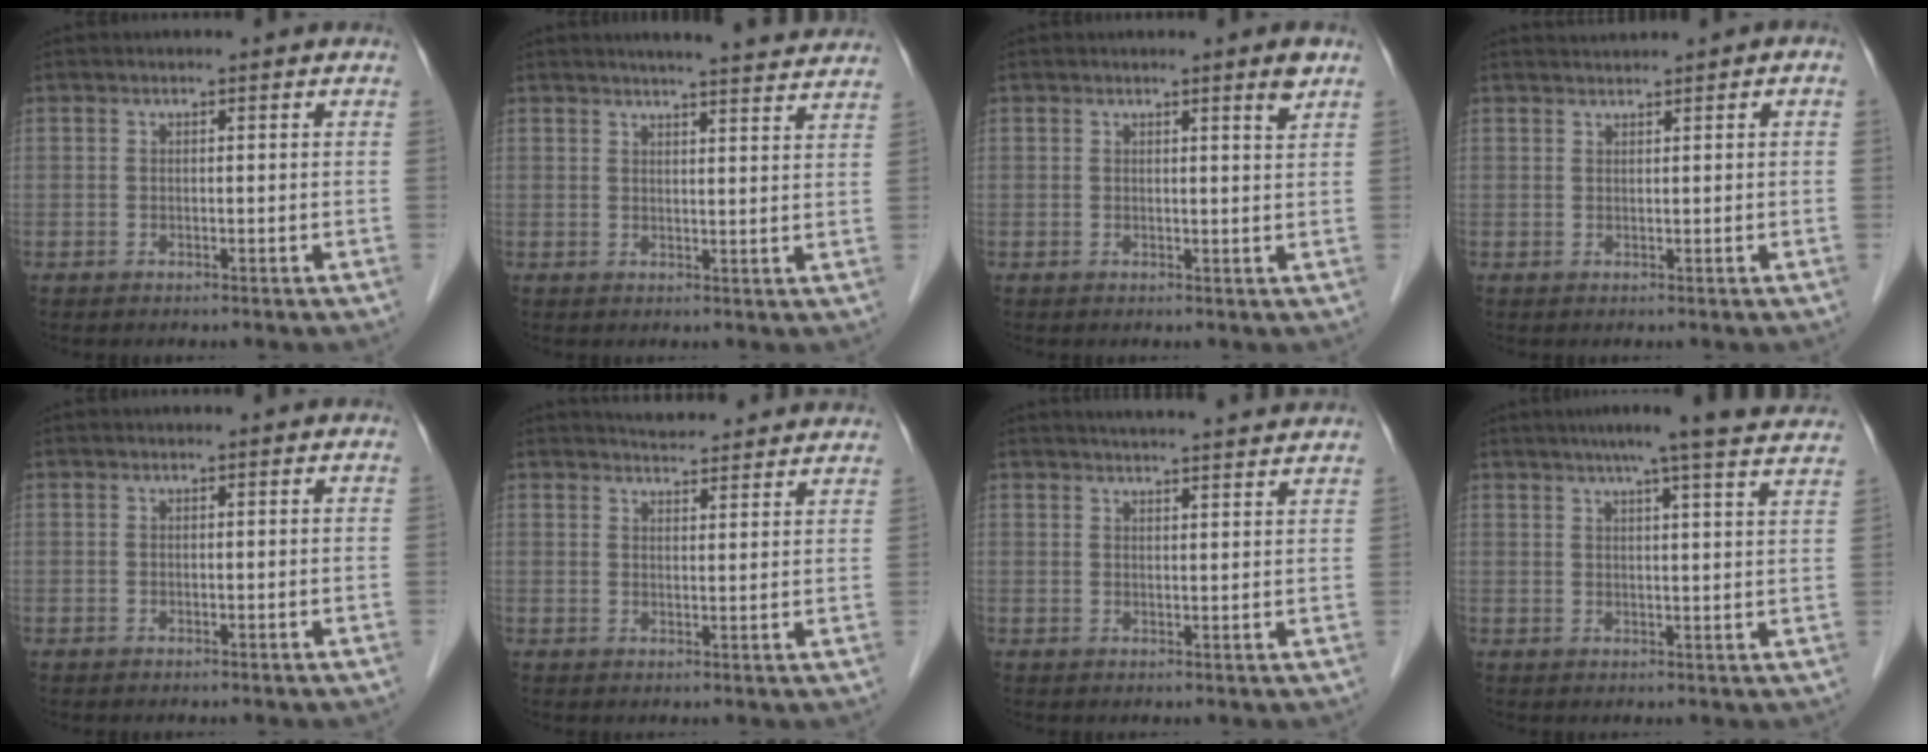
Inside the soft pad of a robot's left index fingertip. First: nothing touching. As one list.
[{"total": 11.9, "force": [11.1, 0.6, 4.3], "torque": [-0.052, -0.003, 0.126]}, {"total": 2.2, "force": [1.5, -0.1, 1.6], "torque": [-0.020, -0.010, 0.022]}, {"total": 1.2, "force": [1.1, 0.1, 0.5], "torque": [0.000, 0.013, 0.023]}, {"total": 0.0}, {"total": 11.2, "force": [10.7, 1.8, 2.7], "torque": [-0.026, 0.010, 0.127]}, {"total": 12.2, "force": [11.4, 0.4, 4.4], "torque": [-0.058, 0.012, 0.140]}, {"total": 18.2, "force": [16.2, 0.0, 8.5], "torque": [-0.117, -0.002, 0.191]}]